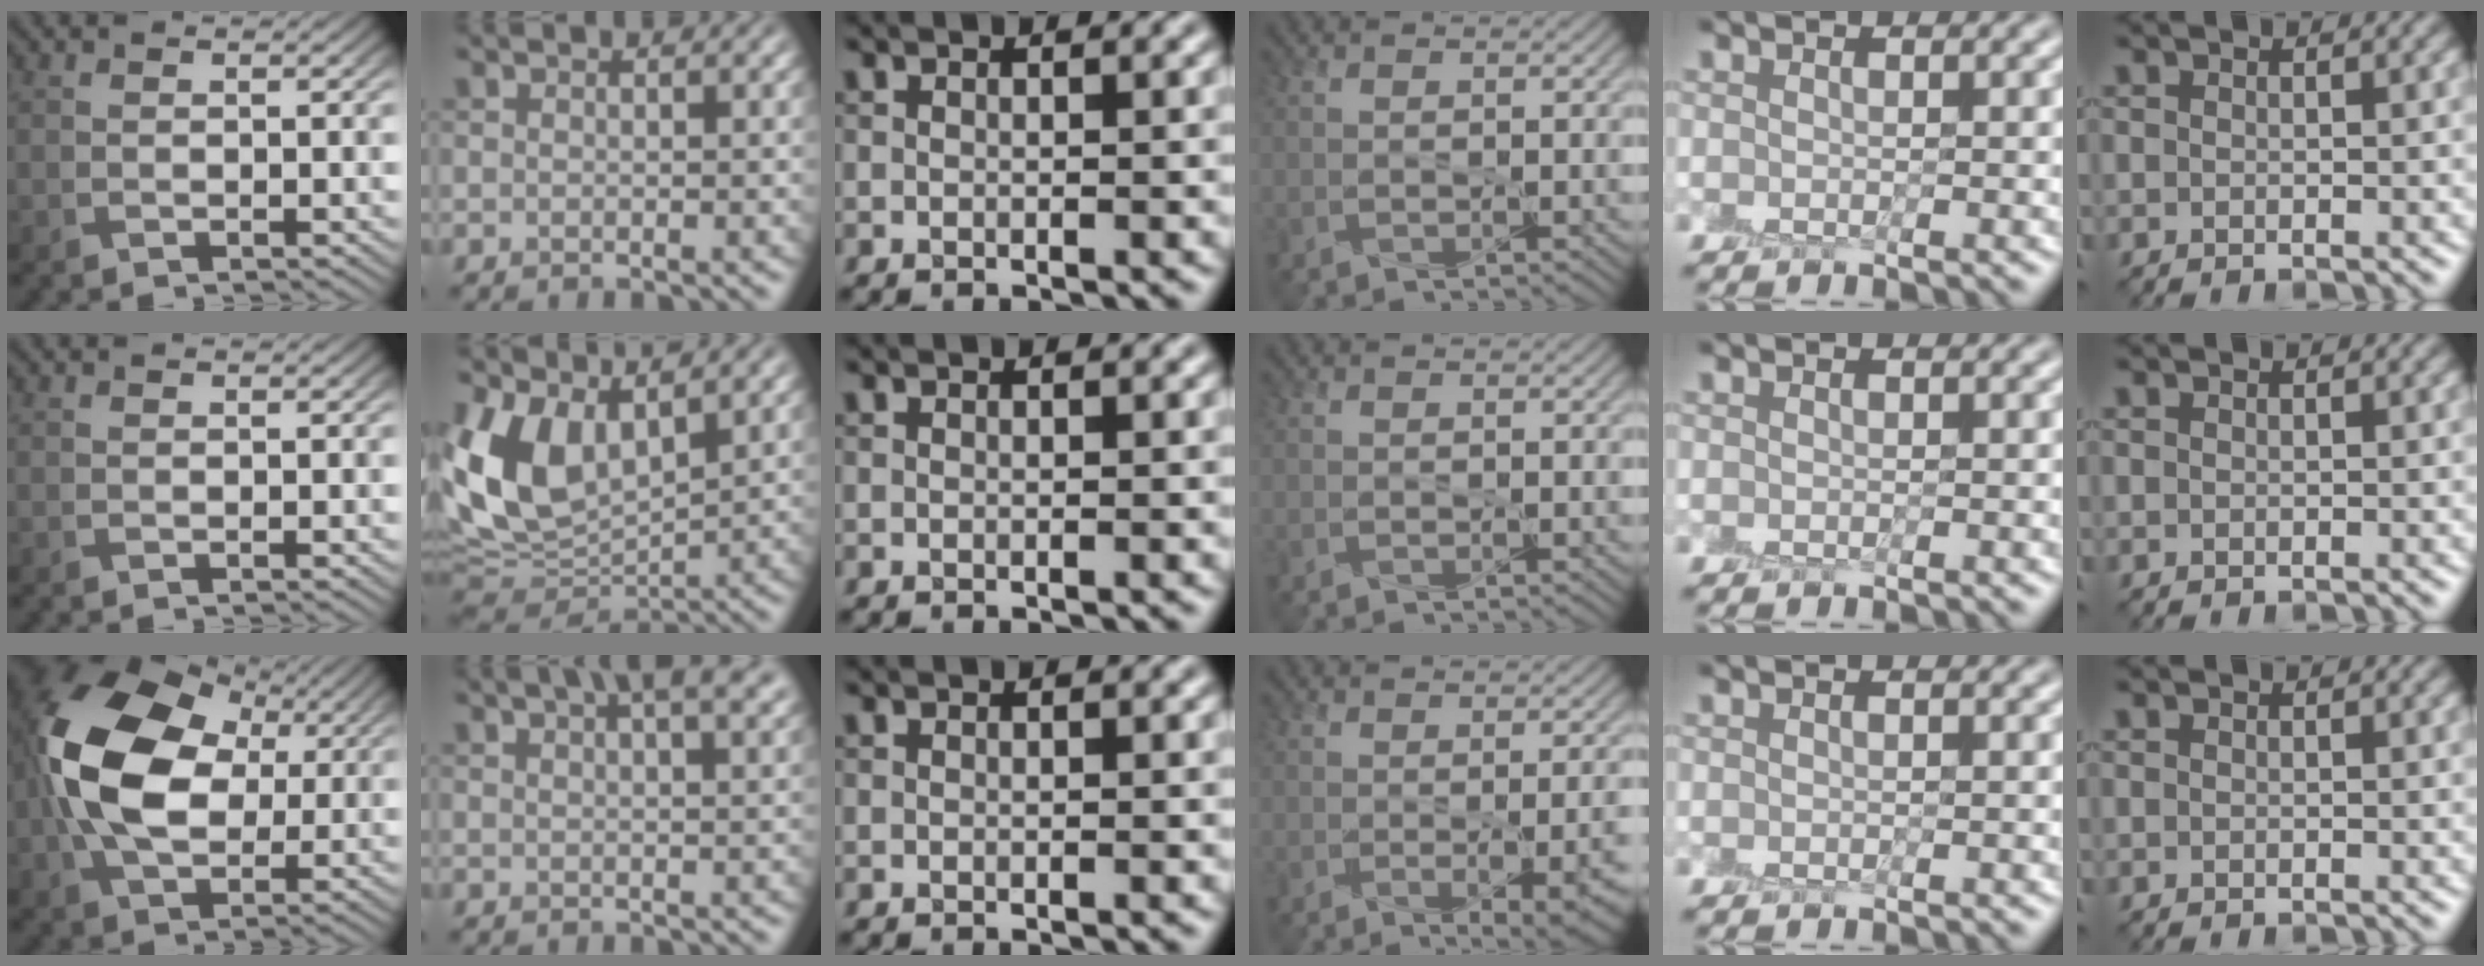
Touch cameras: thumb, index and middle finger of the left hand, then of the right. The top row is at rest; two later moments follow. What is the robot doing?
{"motion": "peel", "object": "small bumper sticker"}